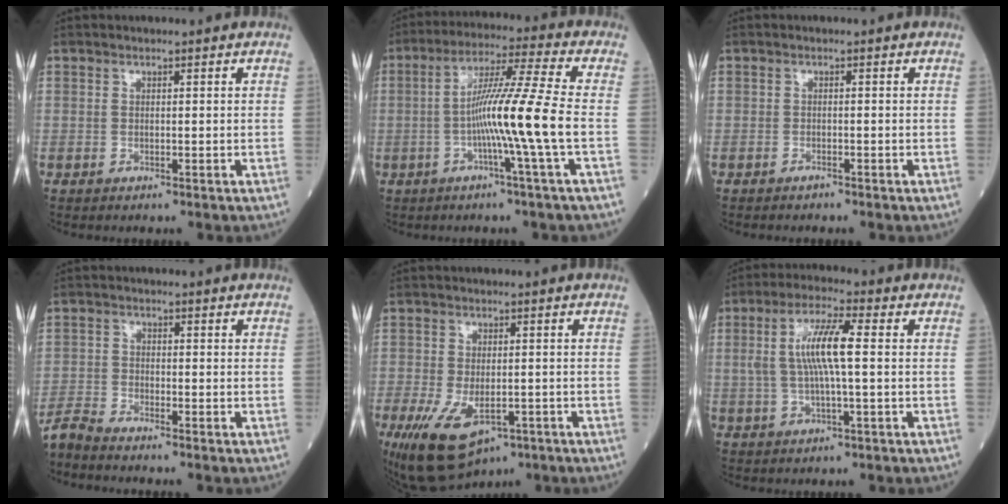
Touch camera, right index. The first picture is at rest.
{"total": 11.1, "force": [-2.3, -2.3, 10.6], "torque": [-0.195, 0.001, -0.046]}
{"total": 0.5, "force": [-0.5, 0.1, 0.1], "torque": [-0.006, -0.001, -0.009]}
{"total": 3.4, "force": [-3.3, -0.5, 0.6], "torque": [-0.017, -0.018, -0.068]}
{"total": 11.6, "force": [-5.9, 6.0, 8.0], "torque": [-0.158, -0.015, -0.085]}
{"total": 8.3, "force": [0.8, 0.9, 8.2], "torque": [-0.166, 0.011, 0.012]}